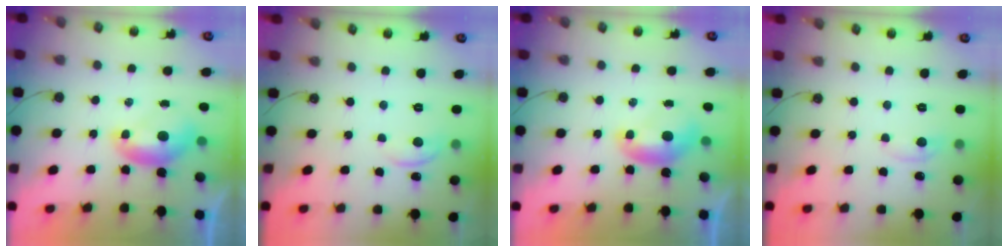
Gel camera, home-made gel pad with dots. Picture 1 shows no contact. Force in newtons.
{"total": 1.5, "press": 1.3, "slide": 0.7}
{"total": 0.0}
{"total": 0.8, "press": 0.6, "slide": 0.6}